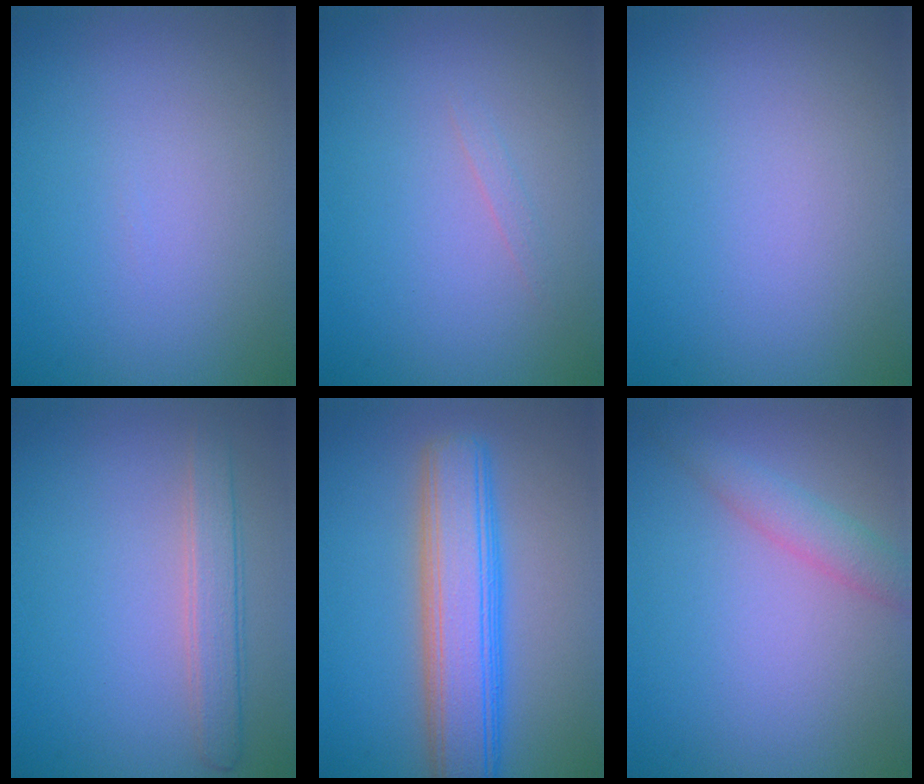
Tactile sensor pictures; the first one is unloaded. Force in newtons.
{"total": 0.6, "press": 0.6, "slide": 0.0}
{"total": 0.0}
{"total": 2.6, "press": 2.6, "slide": 0.1}
{"total": 7.6, "press": 7.6, "slide": 0.2}
{"total": 2.4, "press": 2.4, "slide": 0.1}